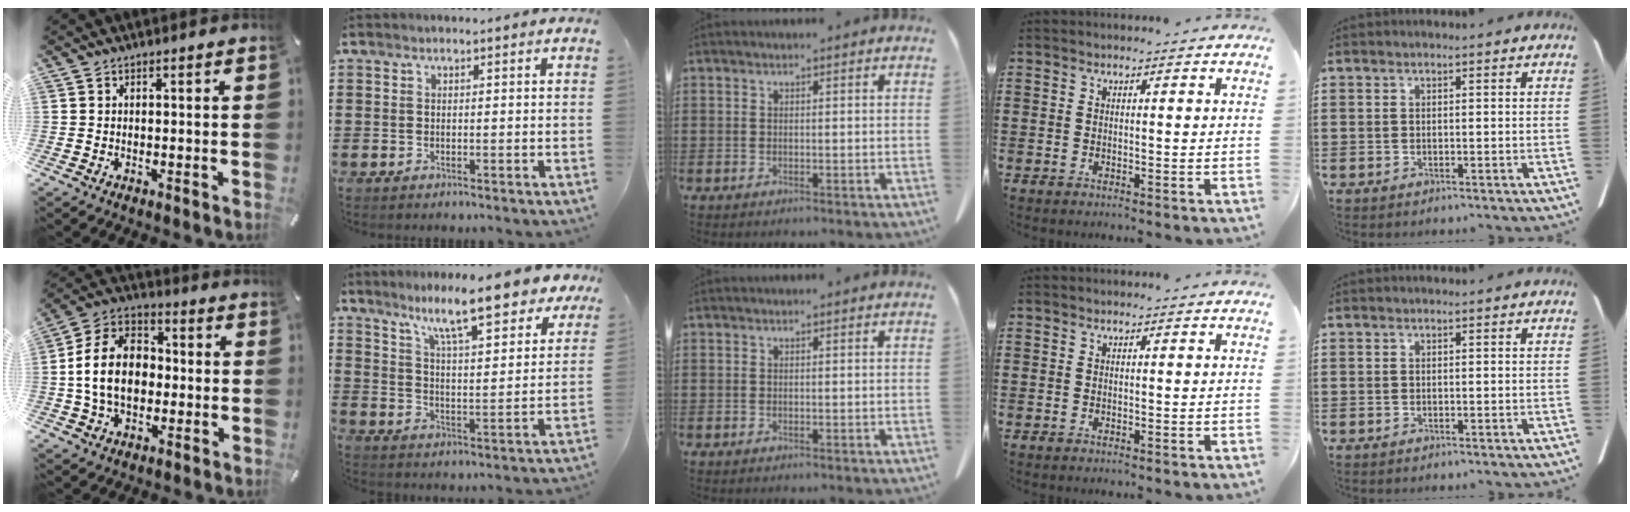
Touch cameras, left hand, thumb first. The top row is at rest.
{"thumb": {"total": 13.6, "force": [-1.6, 10.2, 8.9], "torque": [-0.216, 0.021, -0.033]}, "index": {"total": 10.9, "force": [8.8, 1.1, 6.3], "torque": [-0.125, -0.045, 0.147]}}